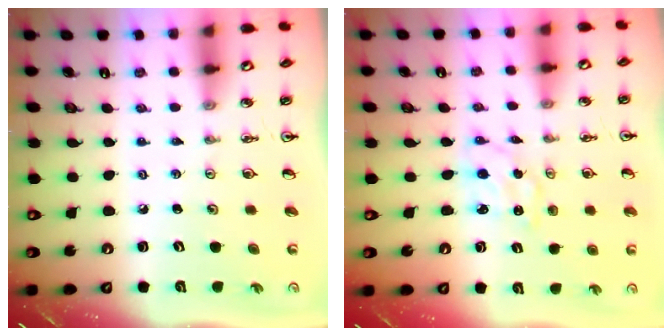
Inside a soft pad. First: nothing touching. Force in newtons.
{"total": 2.0, "press": 2.0, "slide": 0.2}